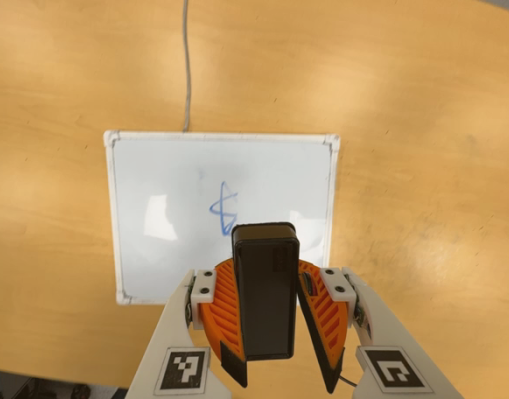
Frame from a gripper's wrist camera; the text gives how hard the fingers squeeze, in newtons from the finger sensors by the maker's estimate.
{"total": 7.2, "left": 7.7, "right": 6.6}